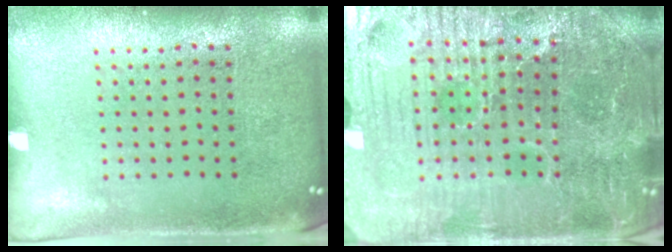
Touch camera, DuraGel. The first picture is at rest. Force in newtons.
{"total": 6.0, "press": 5.7, "slide": 2.0}